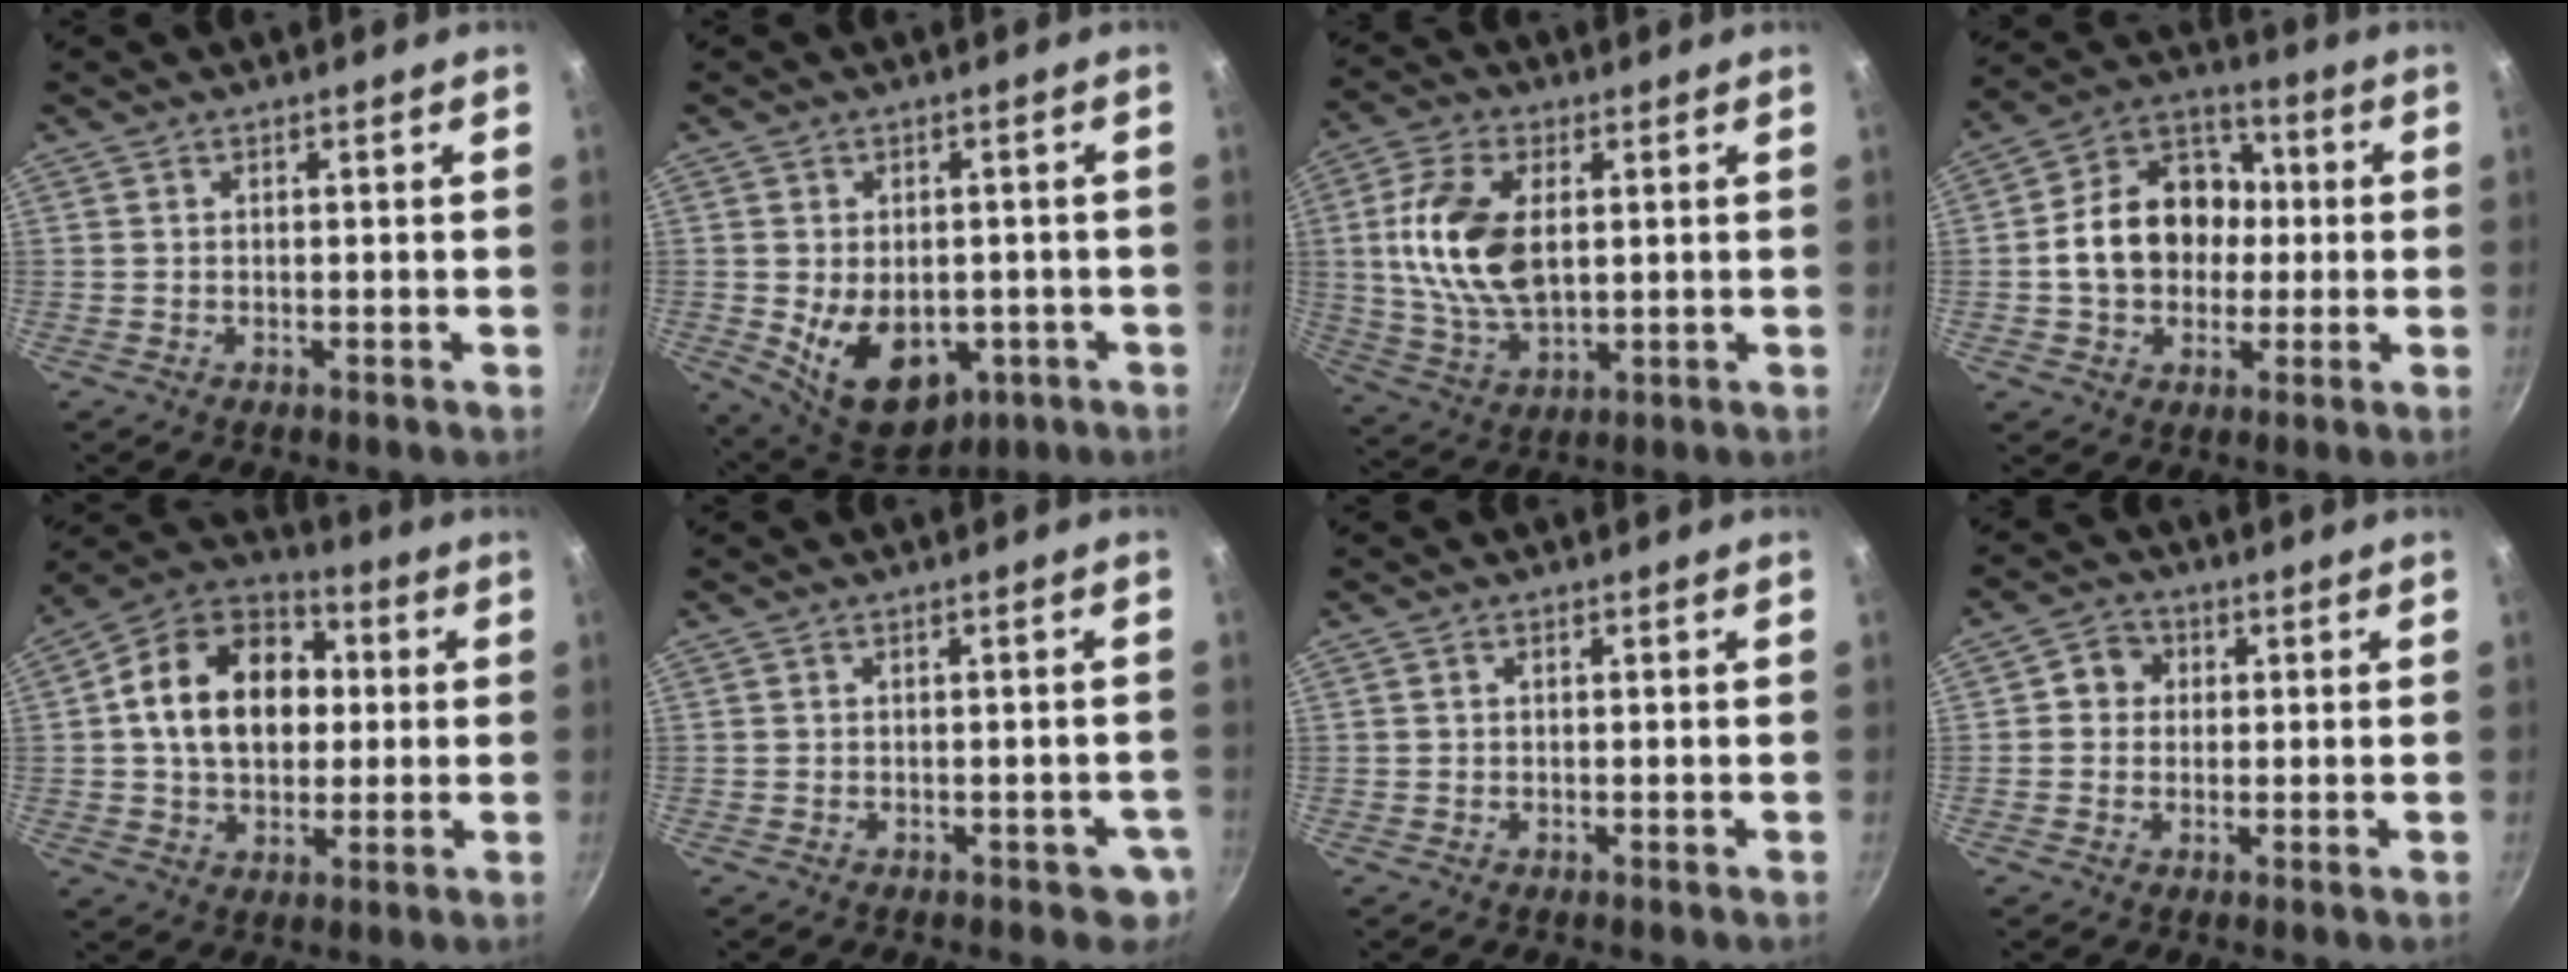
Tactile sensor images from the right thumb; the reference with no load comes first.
{"total": 13.8, "force": [-3.3, 9.4, 9.6], "torque": [-0.113, -0.006, -0.022]}
{"total": 14.8, "force": [2.2, 8.5, 12.0], "torque": [-0.222, -0.005, 0.046]}
{"total": 16.3, "force": [-0.2, 12.9, 9.9], "torque": [-0.127, 0.036, -0.016]}
{"total": 18.6, "force": [2.1, 13.5, 12.5], "torque": [-0.177, 0.028, 0.021]}
{"total": 3.2, "force": [-1.2, 2.1, 2.1], "torque": [0.000, 0.013, -0.003]}
{"total": 0.6, "force": [0.1, 0.4, 0.4], "torque": [-0.005, 0.004, 0.000]}
{"total": 4.4, "force": [0.7, 4.1, 1.6], "torque": [0.001, 0.005, -0.001]}